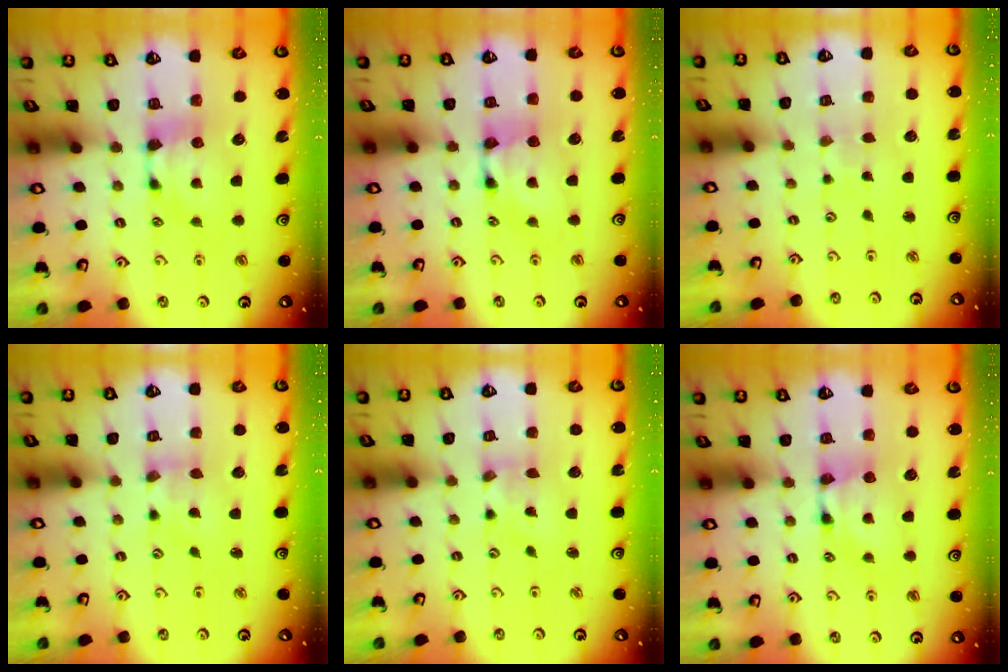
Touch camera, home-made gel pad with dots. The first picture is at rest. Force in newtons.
{"total": 1.9, "press": 1.9, "slide": 0.1}
{"total": 5.6, "press": 5.6, "slide": 0.3}
{"total": 1.3, "press": 0.0, "slide": 1.3}
{"total": 2.6, "press": 2.5, "slide": 0.9}
{"total": 1.8, "press": 1.8, "slide": 0.1}